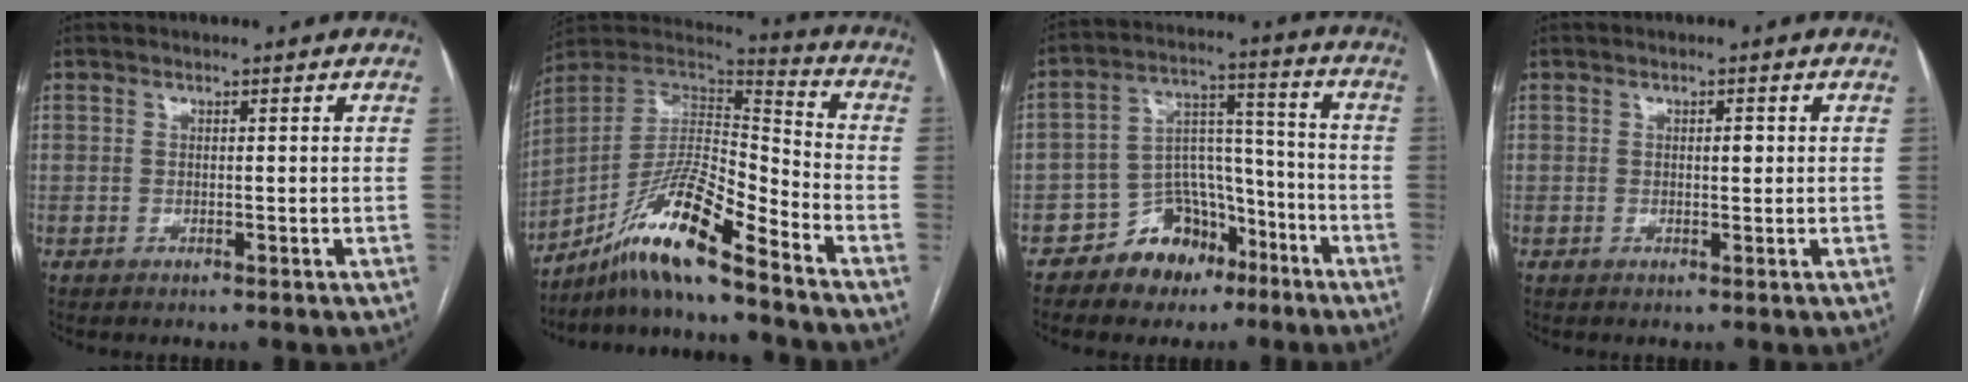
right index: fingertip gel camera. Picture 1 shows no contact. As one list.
[{"total": 14.7, "force": [-10.7, 0.8, 10.0], "torque": [-0.183, 0.012, -0.189]}, {"total": 10.4, "force": [-6.5, 7.0, 4.1], "torque": [-0.066, 0.041, -0.100]}, {"total": 1.2, "force": [0.2, 0.5, 1.1], "torque": [-0.016, 0.002, 0.004]}]